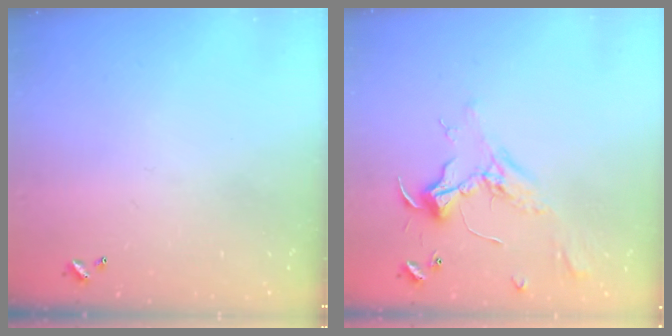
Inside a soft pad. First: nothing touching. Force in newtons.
{"total": 2.3, "press": 2.2, "slide": 0.9}